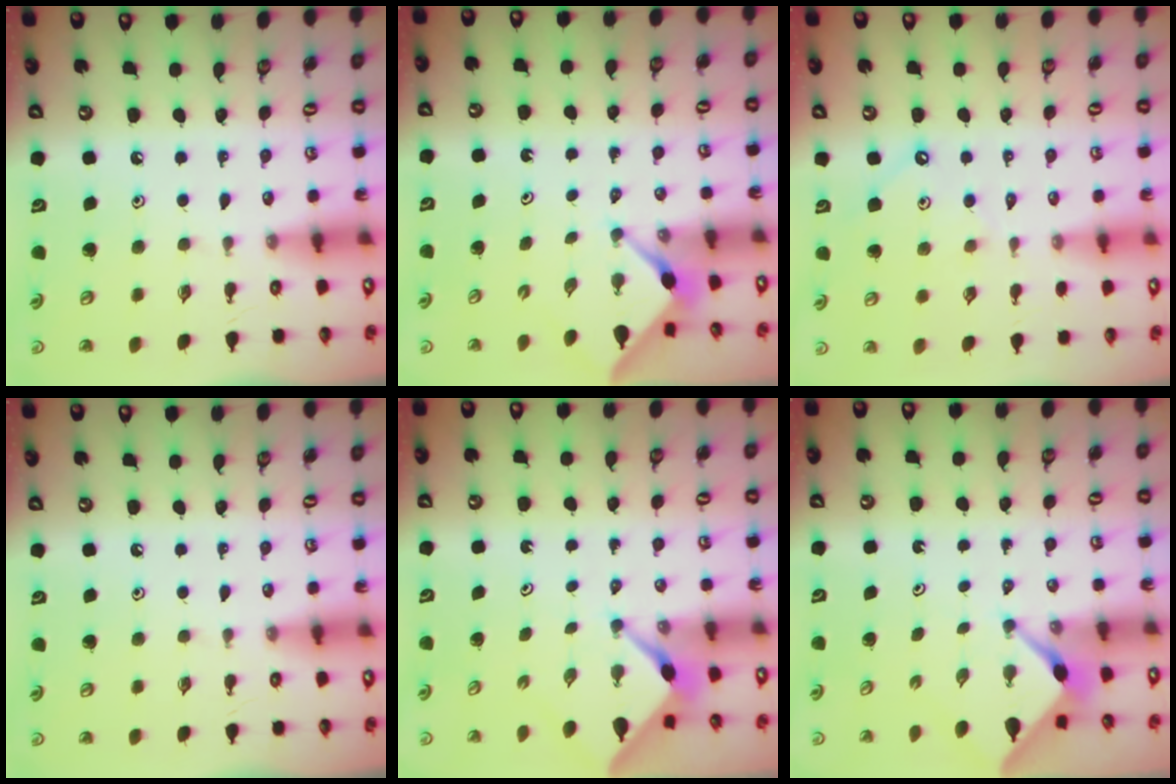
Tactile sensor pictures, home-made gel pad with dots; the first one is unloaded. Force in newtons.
{"total": 3.1, "press": 3.1, "slide": 0.3}
{"total": 1.7, "press": 1.6, "slide": 0.3}
{"total": 0.0}
{"total": 2.2, "press": 2.2, "slide": 0.3}
{"total": 2.1, "press": 2.1, "slide": 0.3}